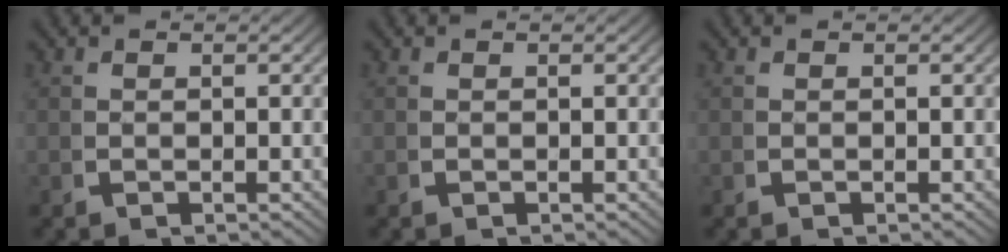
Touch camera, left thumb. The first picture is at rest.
{"total": 0.0}
{"total": 0.0}